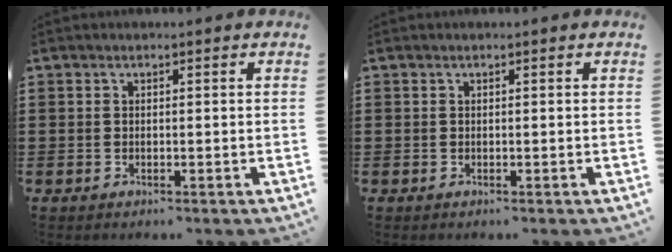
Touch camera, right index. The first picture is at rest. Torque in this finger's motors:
{"motor_torque": [1.13, 1.01, 0.00, 0.00]}